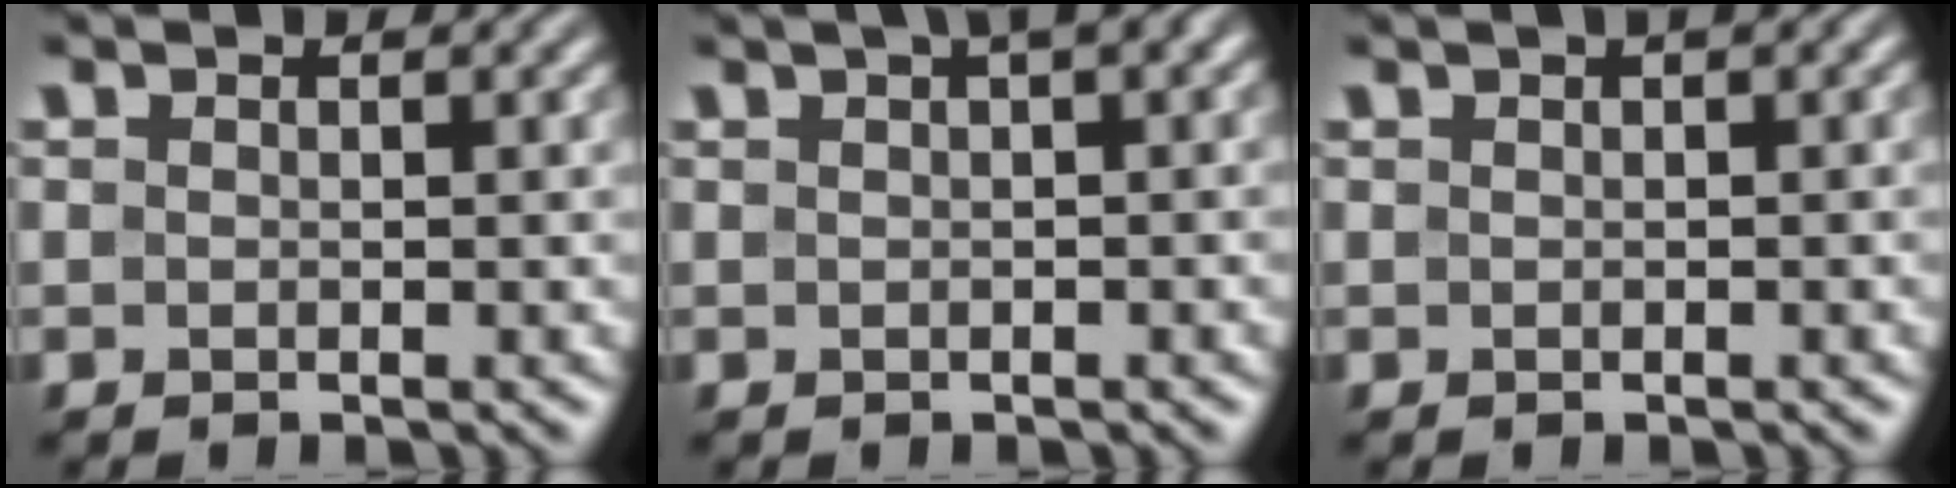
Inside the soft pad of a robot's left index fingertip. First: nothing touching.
{"total": 3.6, "force": [1.6, 0.9, 3.1], "torque": [-0.034, 0.018, 0.021]}
{"total": 1.7, "force": [0.7, 0.4, 1.6], "torque": [-0.017, 0.010, 0.006]}